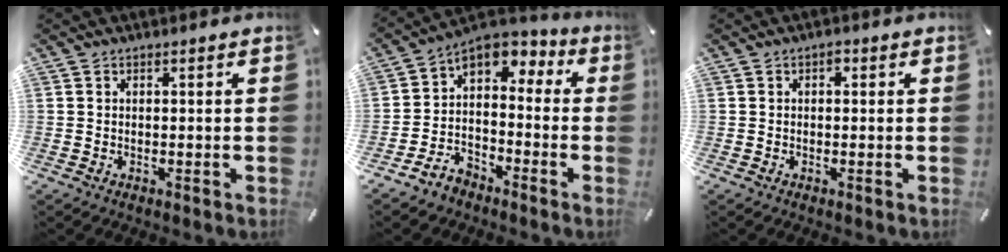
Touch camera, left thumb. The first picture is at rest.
{"total": 7.0, "force": [-2.8, 6.2, 1.4], "torque": [-0.038, 0.010, -0.049]}
{"total": 0.9, "force": [0.1, 0.7, 0.6], "torque": [-0.012, 0.007, 0.001]}